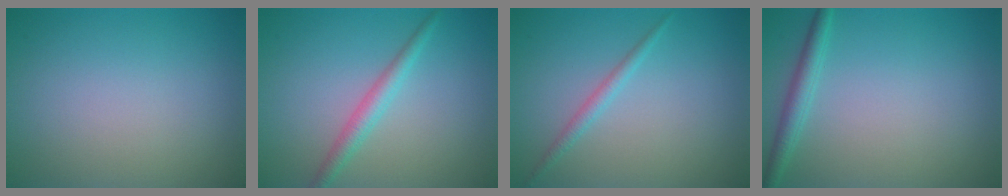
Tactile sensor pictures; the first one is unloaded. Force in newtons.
{"total": 2.2, "press": 2.2, "slide": 0.0}
{"total": 1.3, "press": 1.3, "slide": 0.1}
{"total": 2.0, "press": 2.0, "slide": 0.1}